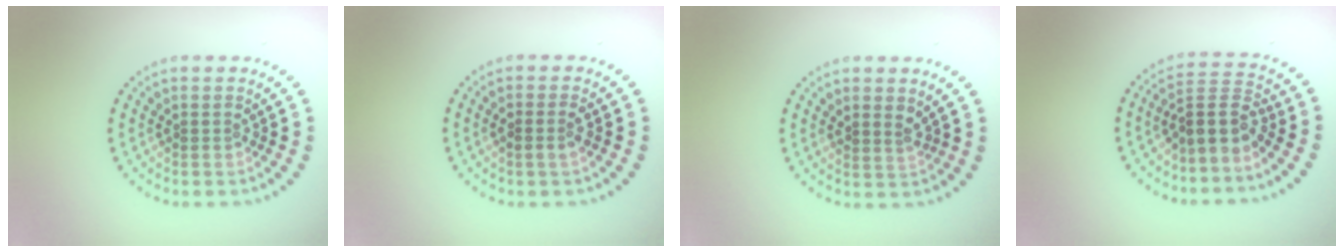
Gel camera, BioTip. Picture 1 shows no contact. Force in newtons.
{"total": 1.3, "press": 1.3, "slide": 0.4}
{"total": 1.3, "press": 1.1, "slide": 0.7}
{"total": 3.2, "press": 2.5, "slide": 2.0}